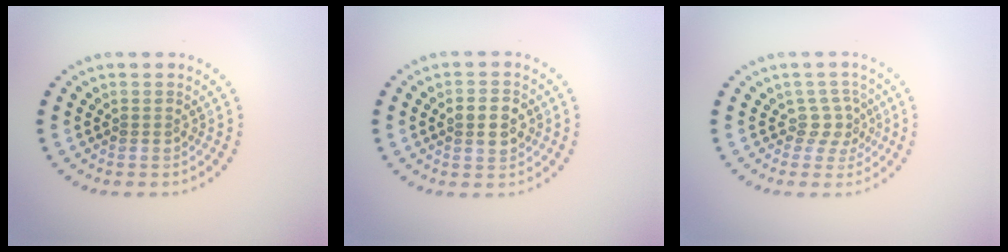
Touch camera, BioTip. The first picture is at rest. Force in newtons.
{"total": 2.9, "press": 2.9, "slide": 0.0}
{"total": 2.2, "press": 1.5, "slide": 1.6}